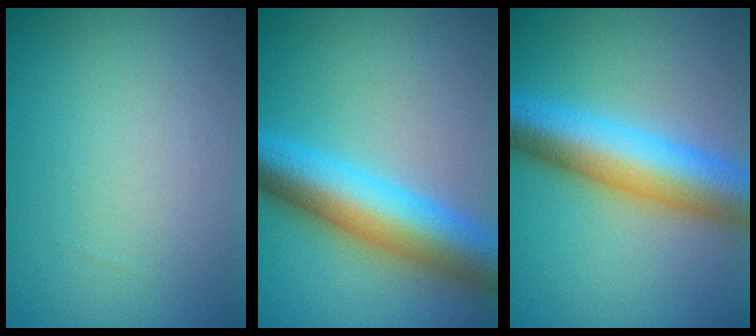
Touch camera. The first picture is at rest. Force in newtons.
{"total": 9.6, "press": 9.6, "slide": 0.1}
{"total": 10.3, "press": 10.3, "slide": 0.1}